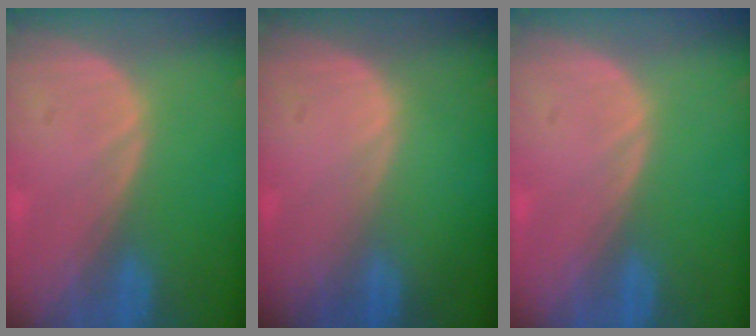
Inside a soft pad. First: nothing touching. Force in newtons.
{"total": 0.0}
{"total": 0.0}